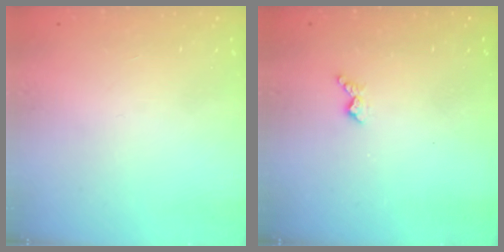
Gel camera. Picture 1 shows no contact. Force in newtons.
{"total": 3.8, "press": 3.7, "slide": 0.6}